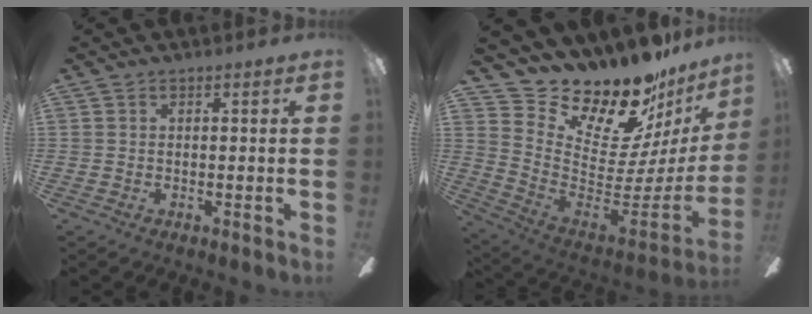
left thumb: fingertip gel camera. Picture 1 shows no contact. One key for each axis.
{"total": 17.3, "fx": 15.2, "fy": 5.7, "fz": 6.1, "tx": -0.096, "ty": -0.141, "tz": 0.263}